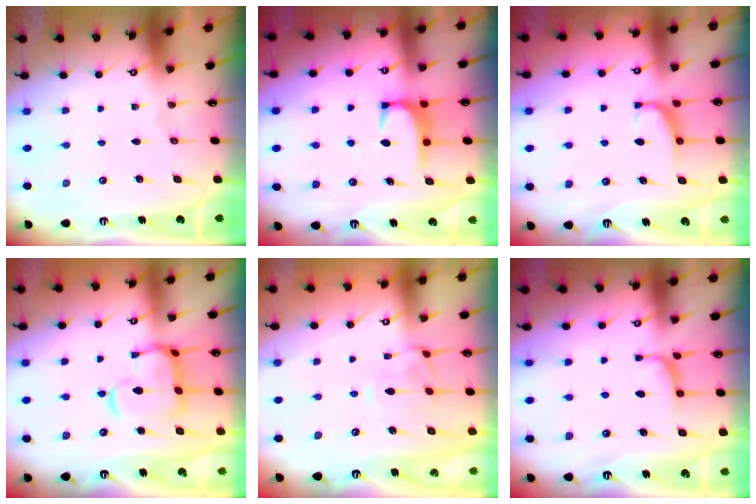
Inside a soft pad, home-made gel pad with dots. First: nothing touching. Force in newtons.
{"total": 1.9, "press": 1.8, "slide": 0.6}
{"total": 2.1, "press": 2.0, "slide": 0.6}
{"total": 9.2, "press": 9.1, "slide": 1.0}
{"total": 0.7, "press": 0.4, "slide": 0.6}
{"total": 1.1, "press": 0.9, "slide": 0.7}